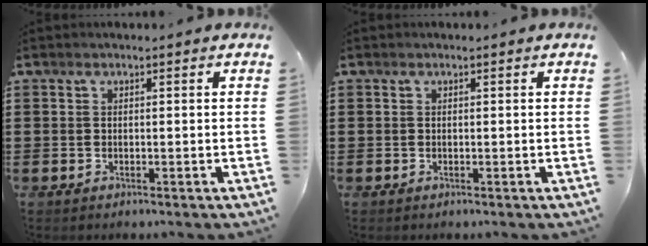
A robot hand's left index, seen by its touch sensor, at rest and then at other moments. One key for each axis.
{"total": 0.0}